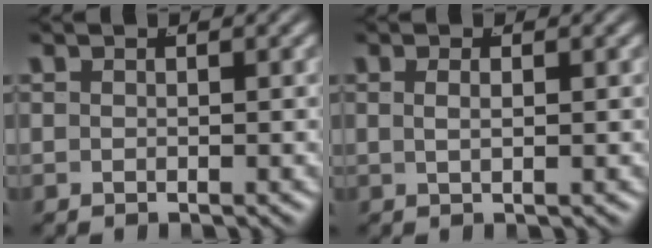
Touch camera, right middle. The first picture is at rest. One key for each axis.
{"total": 1.0, "fx": 0.4, "fy": -0.3, "fz": 0.8, "tx": -0.013, "ty": 0.008, "tz": 0.005}